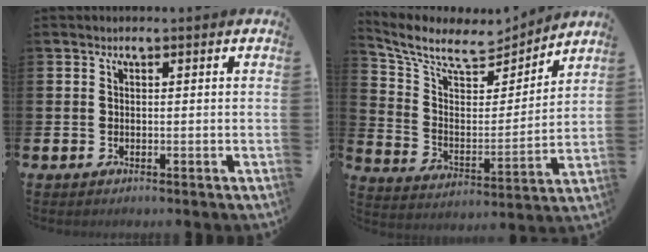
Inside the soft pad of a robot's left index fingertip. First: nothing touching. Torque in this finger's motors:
{"motor_torque": [0.88, -1.26, 0.34, 0.09]}